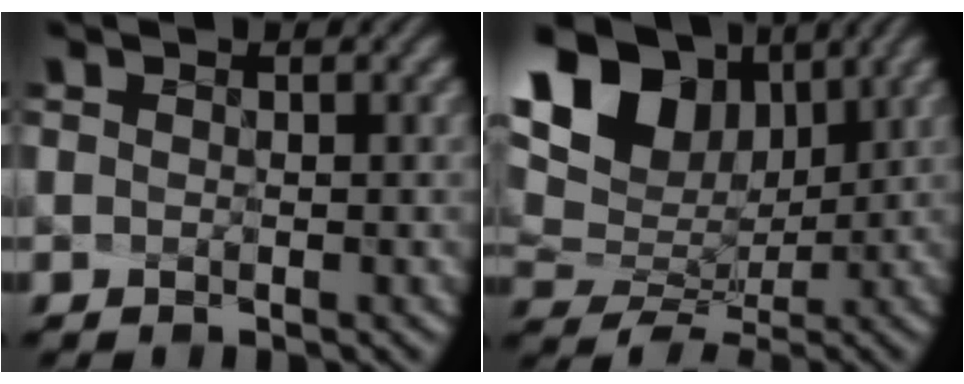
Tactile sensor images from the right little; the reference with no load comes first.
{"total": 12.4, "force": [5.2, 8.2, 7.6], "torque": [-0.168, 0.025, 0.110]}